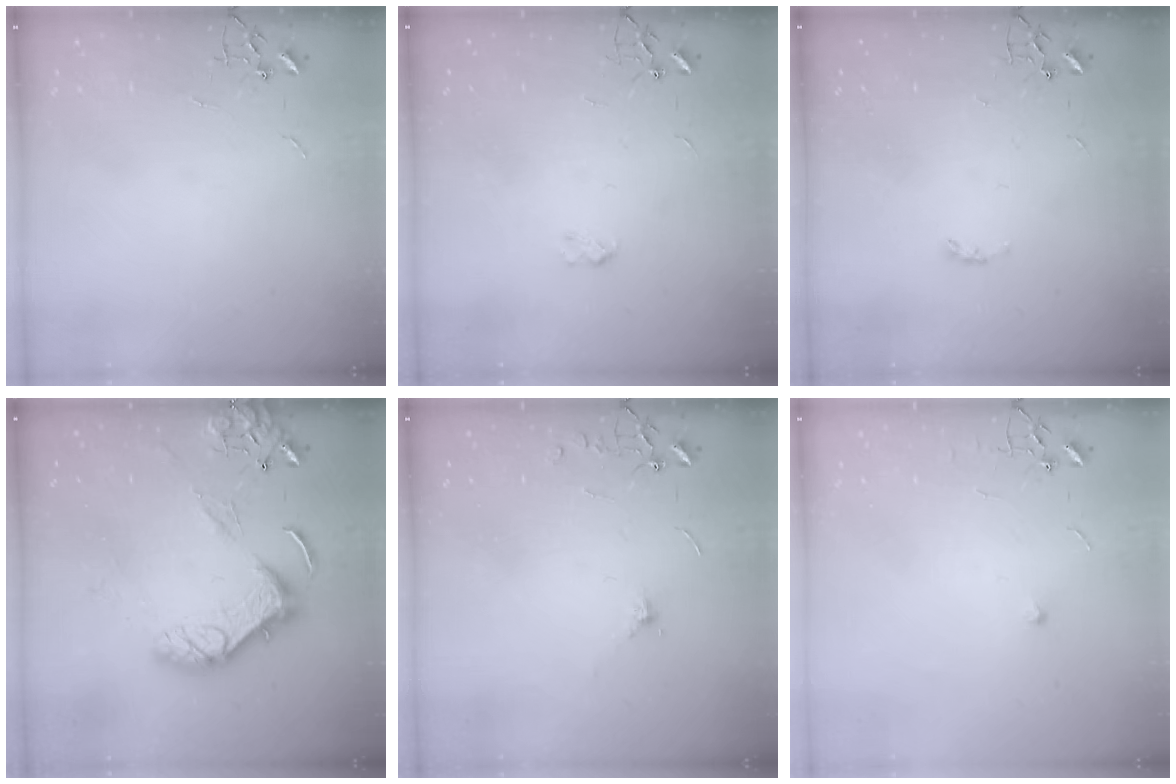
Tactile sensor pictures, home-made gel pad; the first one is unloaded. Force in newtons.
{"total": 2.6, "press": 2.6, "slide": 0.5}
{"total": 2.5, "press": 2.4, "slide": 0.4}
{"total": 15.2, "press": 15.1, "slide": 2.4}
{"total": 6.8, "press": 6.8, "slide": 0.8}
{"total": 4.7, "press": 4.7, "slide": 0.6}